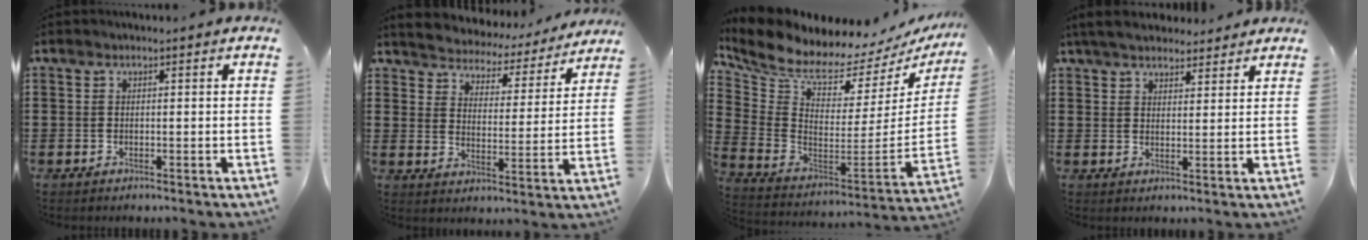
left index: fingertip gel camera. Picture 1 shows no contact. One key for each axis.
{"total": 3.4, "fx": 3.4, "fy": 0.2, "fz": -0.6, "tx": -0.014, "ty": -0.037, "tz": 0.050}
{"total": 6.1, "fx": 5.6, "fy": 1.5, "fz": 1.9, "tx": -0.076, "ty": -0.068, "tz": 0.091}
{"total": 5.1, "fx": 4.6, "fy": 1.4, "fz": 1.6, "tx": -0.046, "ty": -0.006, "tz": 0.087}